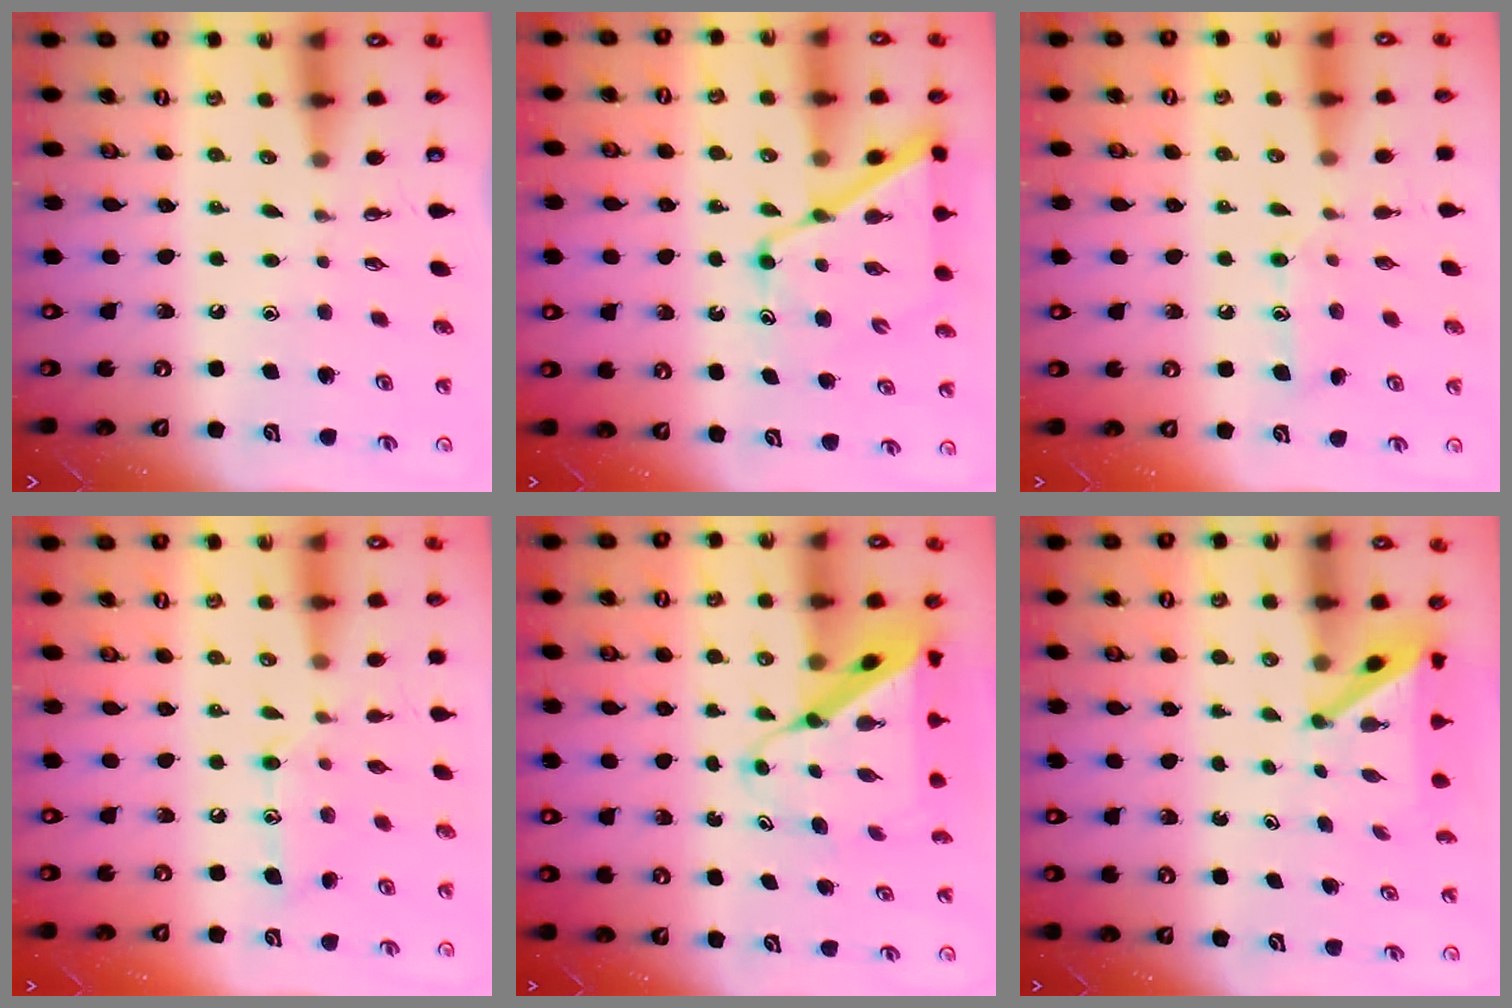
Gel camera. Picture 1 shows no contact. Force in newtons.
{"total": 12.5, "press": 12.4, "slide": 1.0}
{"total": 8.6, "press": 8.6, "slide": 0.6}
{"total": 10.1, "press": 10.1, "slide": 0.5}
{"total": 10.6, "press": 10.6, "slide": 0.8}
{"total": 6.1, "press": 6.1, "slide": 0.3}